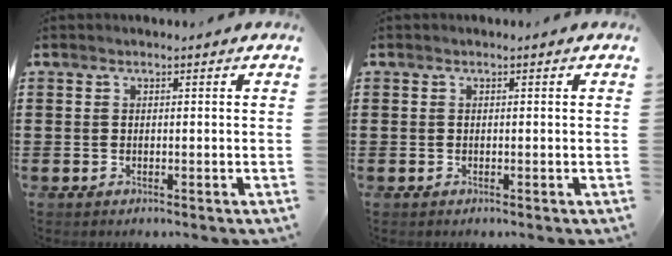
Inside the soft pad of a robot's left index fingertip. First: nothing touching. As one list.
[{"total": 0.0}]